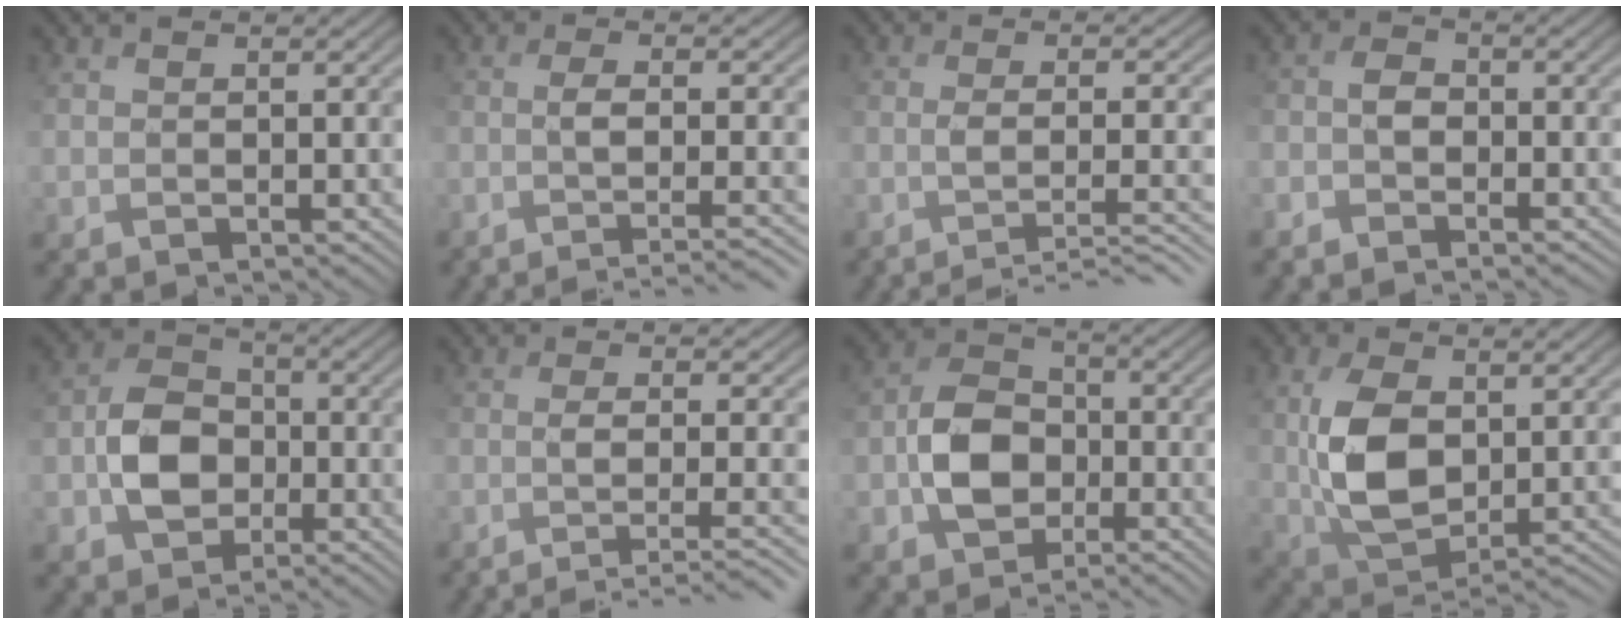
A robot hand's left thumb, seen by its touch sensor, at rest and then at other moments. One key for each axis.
{"total": 6.3, "fx": -2.6, "fy": 1.7, "fz": 5.4, "tx": -0.080, "ty": -0.008, "tz": -0.042}
{"total": 7.8, "fx": -4.6, "fy": 1.8, "fz": 6.0, "tx": -0.092, "ty": -0.002, "tz": -0.065}
{"total": 3.1, "fx": -2.3, "fy": 1.6, "fz": 1.5, "tx": -0.028, "ty": 0.002, "tz": -0.055}
{"total": 6.9, "fx": -2.4, "fy": 5.0, "fz": 4.1, "tx": -0.082, "ty": 0.005, "tz": -0.058}
{"total": 7.0, "fx": -3.5, "fy": 1.9, "fz": 5.7, "tx": -0.086, "ty": -0.008, "tz": -0.050}
{"total": 7.4, "fx": -2.9, "fy": 5.0, "fz": 4.6, "tx": -0.094, "ty": 0.006, "tz": -0.069}
{"total": 7.8, "fx": 0.5, "fy": 4.4, "fz": 6.4, "tx": -0.143, "ty": -0.003, "tz": 0.013}